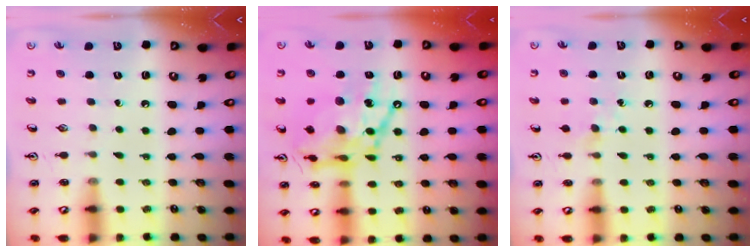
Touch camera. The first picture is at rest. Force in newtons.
{"total": 19.2, "press": 19.1, "slide": 1.6}
{"total": 5.5, "press": 5.5, "slide": 0.8}